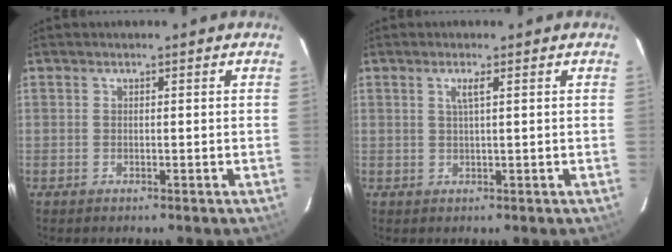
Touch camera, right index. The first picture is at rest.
{"total": 1.7, "force": [0.7, -0.2, 1.6], "torque": [-0.030, 0.000, 0.013]}